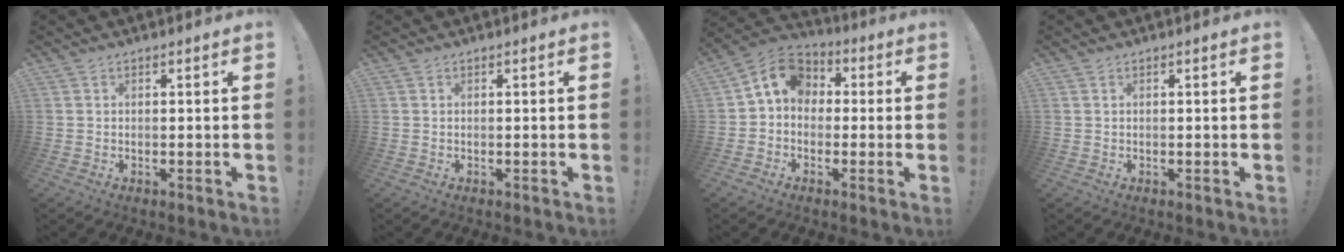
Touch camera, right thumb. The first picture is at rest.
{"total": 0.0}
{"total": 9.1, "force": [1.3, 7.6, 4.9], "torque": [-0.074, 0.010, 0.032]}
{"total": 0.0}